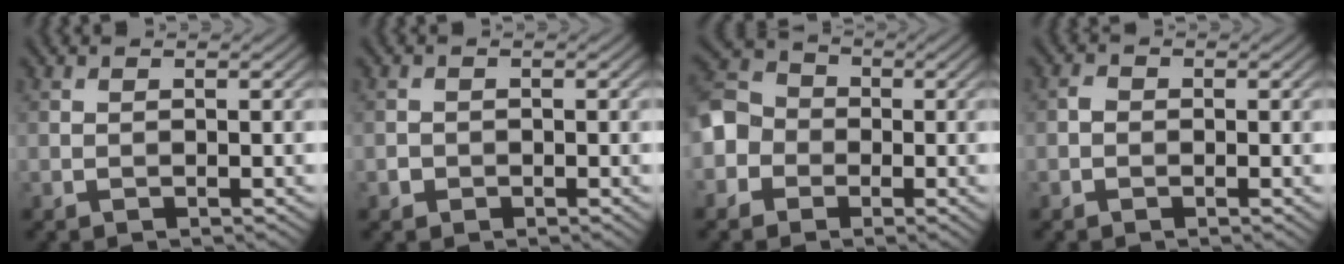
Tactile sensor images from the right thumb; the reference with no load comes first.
{"total": 1.0, "force": [-0.5, 0.9, 0.2], "torque": [-0.001, -0.003, -0.012]}
{"total": 6.0, "force": [-1.8, 5.2, 2.4], "torque": [-0.066, 0.003, -0.058]}
{"total": 1.1, "force": [-0.3, 0.9, 0.4], "torque": [-0.009, -0.001, -0.010]}